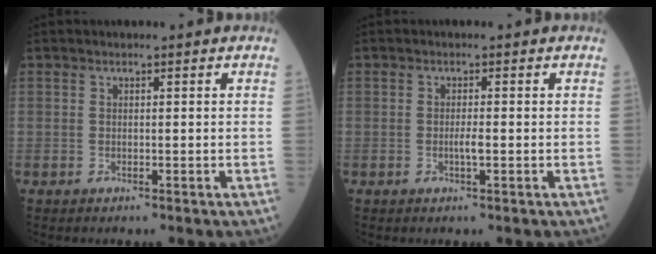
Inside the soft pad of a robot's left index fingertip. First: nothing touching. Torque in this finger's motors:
{"motor_torque": [0.24, 0.01, 0.03, 0.04]}